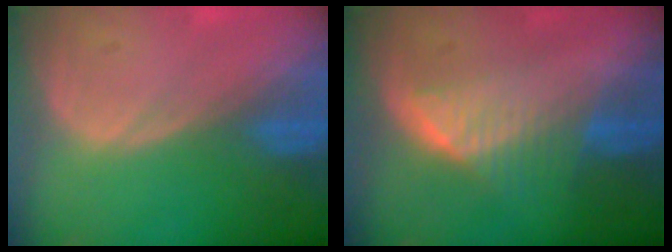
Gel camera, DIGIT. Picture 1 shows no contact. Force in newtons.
{"total": 6.5, "press": 5.7, "slide": 3.2}